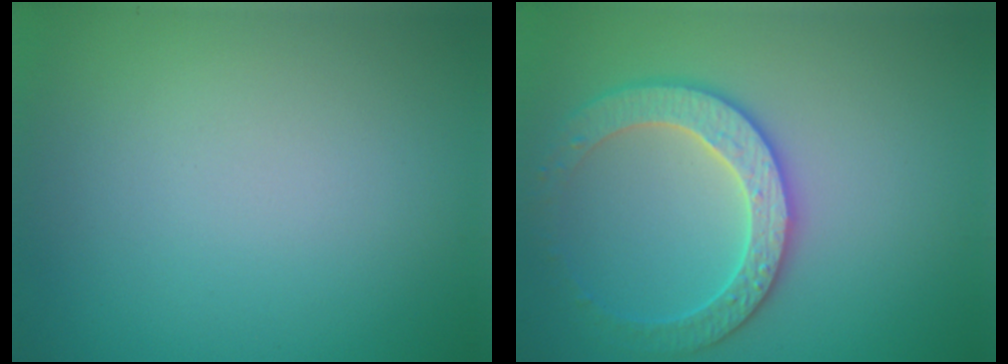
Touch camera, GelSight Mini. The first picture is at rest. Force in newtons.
{"total": 3.6, "press": 3.6, "slide": 0.4}